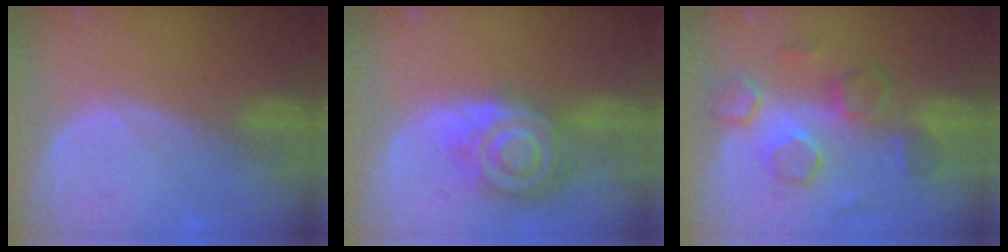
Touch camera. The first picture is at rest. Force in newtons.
{"total": 8.6, "press": 8.6, "slide": 0.6}
{"total": 8.8, "press": 8.5, "slide": 2.3}